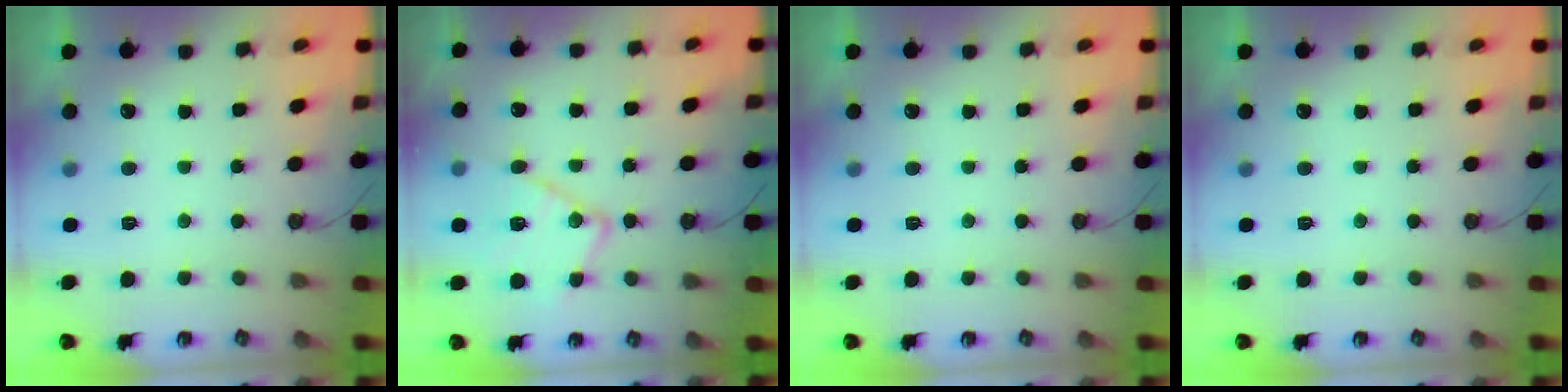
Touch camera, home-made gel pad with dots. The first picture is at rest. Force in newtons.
{"total": 16.6, "press": 16.5, "slide": 1.5}
{"total": 0.0}
{"total": 0.0}